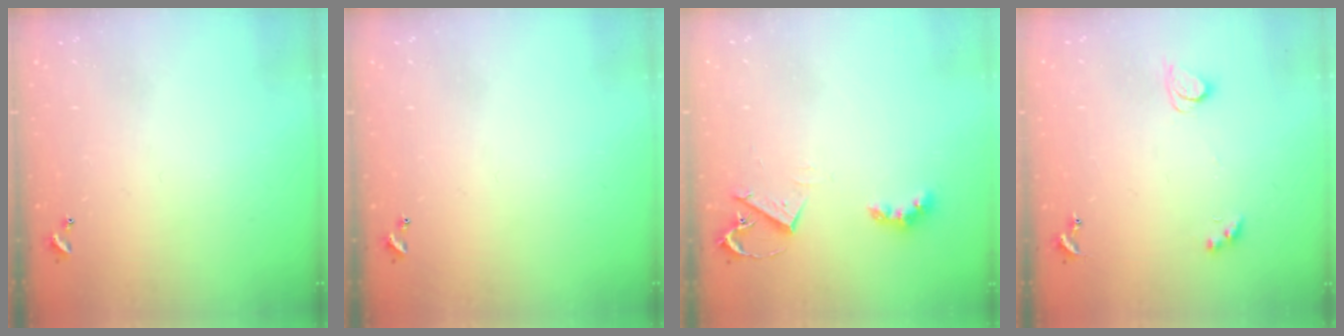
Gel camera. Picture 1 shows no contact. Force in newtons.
{"total": 0.0}
{"total": 4.6, "press": 4.5, "slide": 0.6}
{"total": 3.1, "press": 2.9, "slide": 1.1}